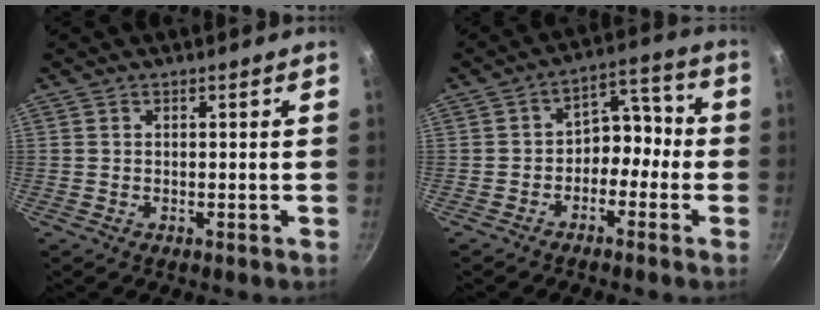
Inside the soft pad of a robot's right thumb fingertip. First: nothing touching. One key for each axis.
{"total": 7.7, "fx": -2.3, "fy": 5.7, "fz": 4.7, "tx": -0.022, "ty": 0.056, "tz": -0.045}